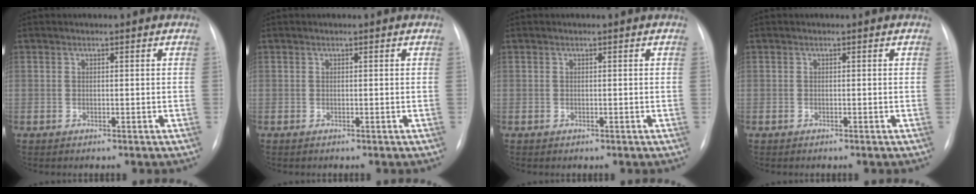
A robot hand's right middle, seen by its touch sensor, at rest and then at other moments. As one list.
[{"total": 0.0}, {"total": 0.0}, {"total": 0.0}]